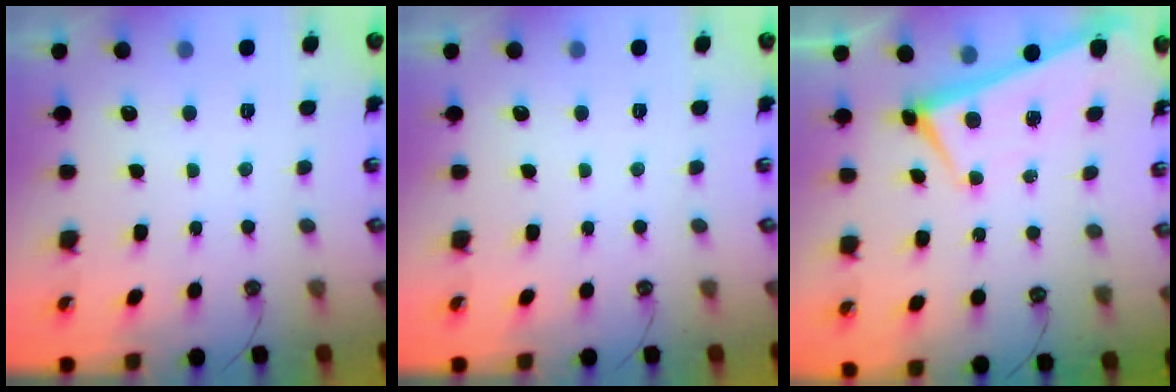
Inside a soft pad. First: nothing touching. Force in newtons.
{"total": 0.0}
{"total": 1.0, "press": 0.9, "slide": 0.3}